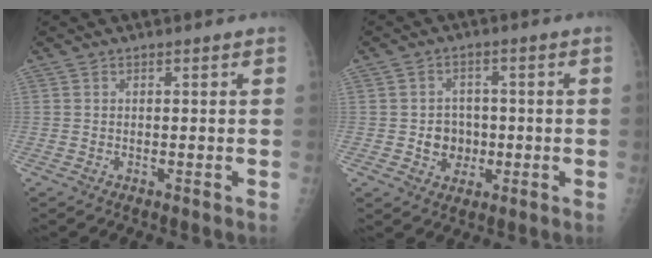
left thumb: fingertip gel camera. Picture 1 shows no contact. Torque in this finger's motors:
{"motor_torque": [-0.04, 0.05, 0.18, -0.10, 0.00]}